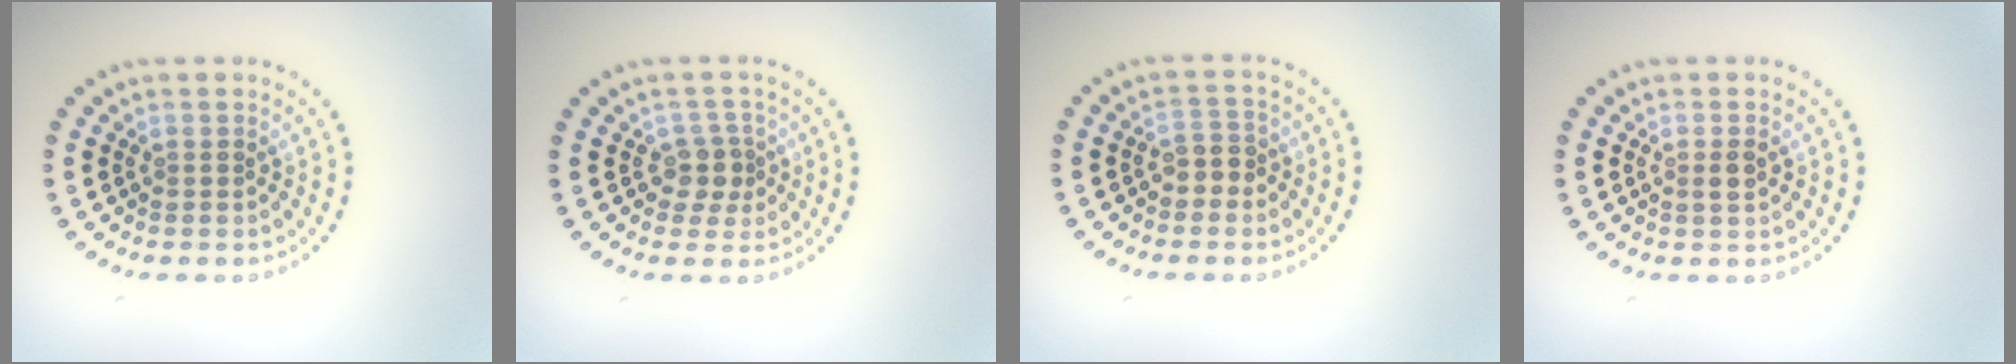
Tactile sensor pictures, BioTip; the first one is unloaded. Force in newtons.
{"total": 2.2, "press": 1.9, "slide": 1.1}
{"total": 1.9, "press": 1.6, "slide": 1.0}
{"total": 1.1, "press": 1.0, "slide": 0.4}